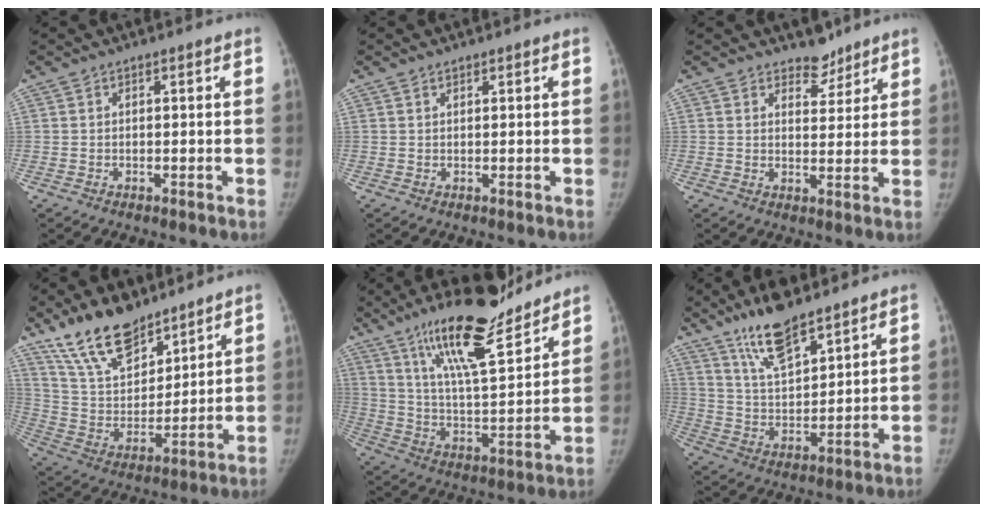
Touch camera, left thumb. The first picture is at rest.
{"total": 0.8, "force": [0.6, 0.4, 0.2], "torque": [0.000, -0.005, 0.010]}
{"total": 4.4, "force": [3.7, 2.2, 0.7], "torque": [0.017, -0.028, 0.057]}
{"total": 17.1, "force": [12.8, 7.7, 8.2], "torque": [-0.106, -0.063, 0.242]}
{"total": 19.5, "force": [14.8, 4.1, 11.9], "torque": [-0.168, -0.084, 0.255]}
{"total": 12.5, "force": [9.3, 3.8, 7.5], "torque": [-0.116, -0.056, 0.179]}